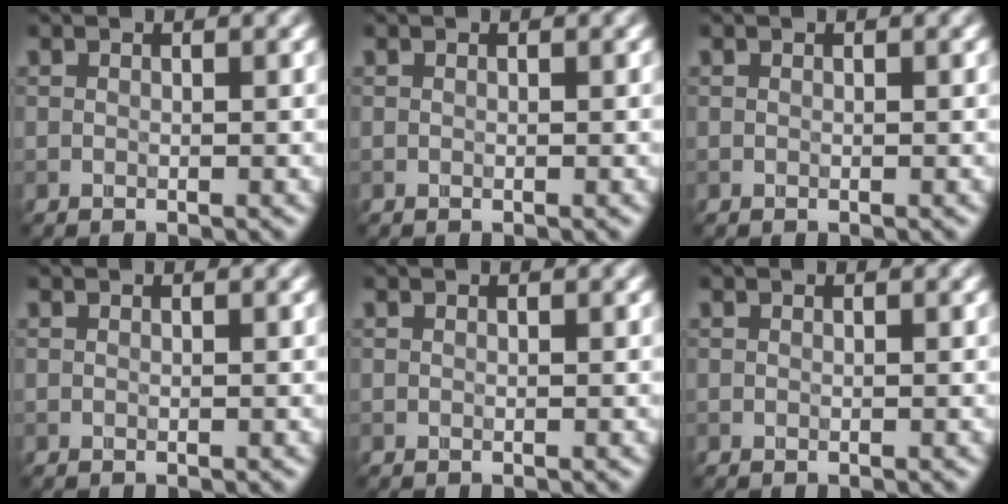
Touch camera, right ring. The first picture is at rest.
{"total": 0.0}
{"total": 0.0}
{"total": 0.0}
{"total": 0.0}
{"total": 0.0}